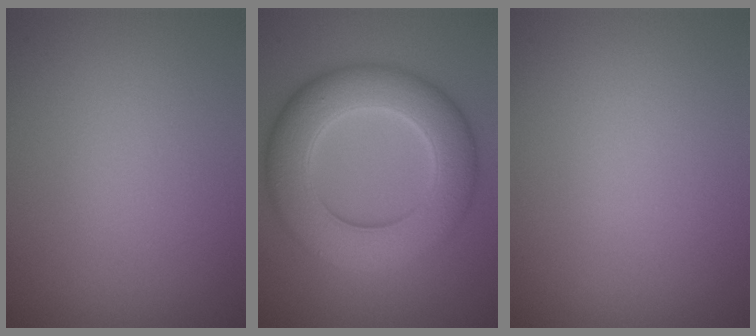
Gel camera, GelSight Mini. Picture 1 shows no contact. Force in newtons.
{"total": 9.4, "press": 9.4, "slide": 0.2}
{"total": 0.0}